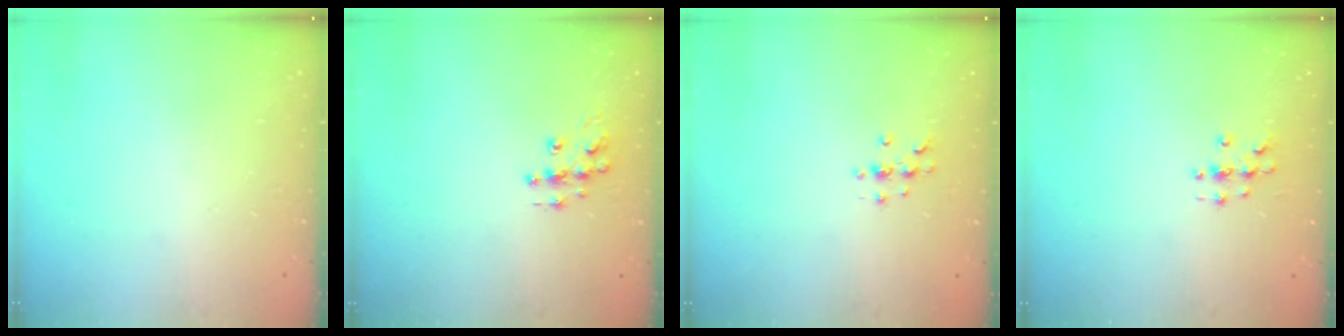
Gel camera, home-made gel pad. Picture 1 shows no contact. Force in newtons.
{"total": 8.7, "press": 8.7, "slide": 0.5}
{"total": 3.3, "press": 3.3, "slide": 0.4}
{"total": 3.1, "press": 3.1, "slide": 0.3}